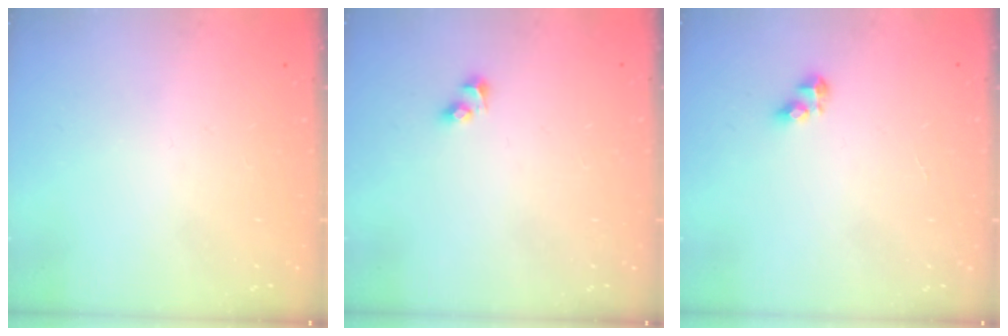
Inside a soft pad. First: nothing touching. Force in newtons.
{"total": 2.7, "press": 2.5, "slide": 1.2}
{"total": 4.8, "press": 4.7, "slide": 0.4}